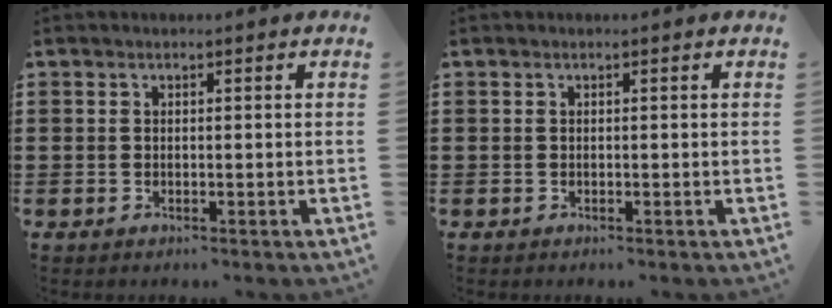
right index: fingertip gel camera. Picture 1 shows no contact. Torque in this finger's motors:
{"motor_torque": [0.22, 0.18, 0.00, -0.01]}